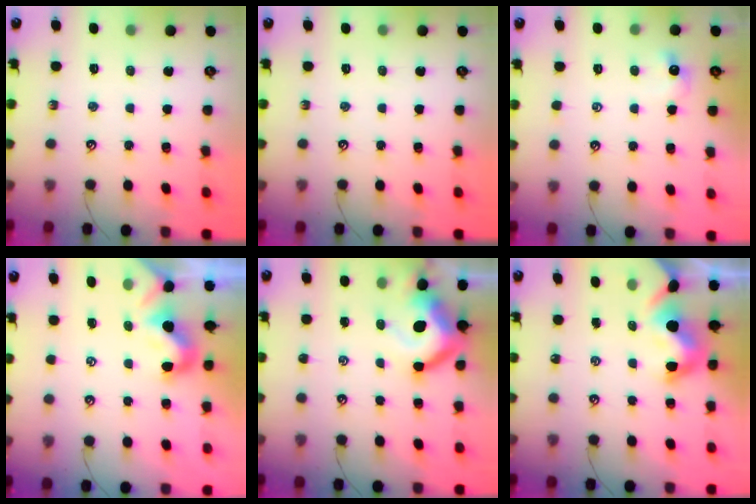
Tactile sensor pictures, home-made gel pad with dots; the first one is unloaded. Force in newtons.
{"total": 0.0}
{"total": 1.4, "press": 1.2, "slide": 0.6}
{"total": 0.5, "press": 0.4, "slide": 0.4}
{"total": 8.9, "press": 8.7, "slide": 1.5}
{"total": 6.3, "press": 6.3, "slide": 0.4}